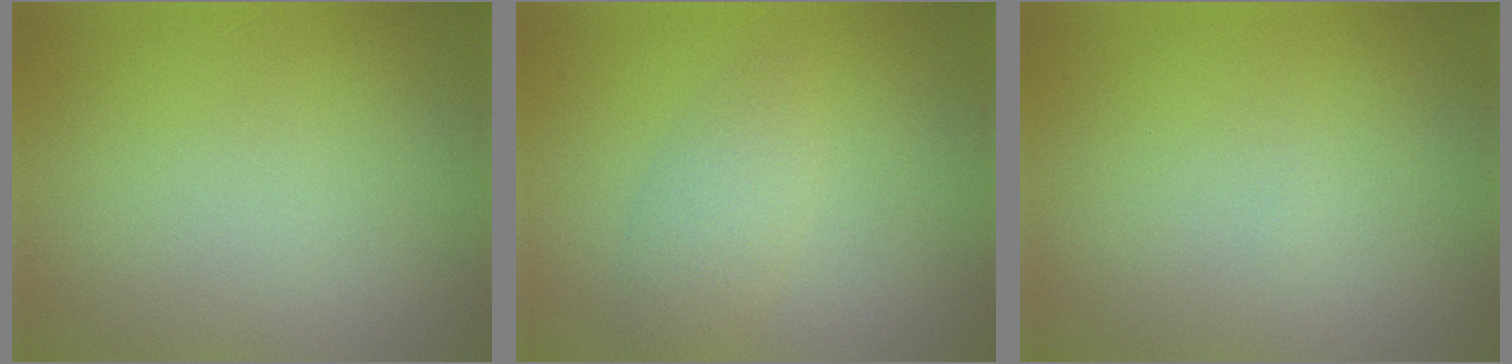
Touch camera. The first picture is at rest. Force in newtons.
{"total": 2.4, "press": 2.4, "slide": 0.1}
{"total": 0.0}